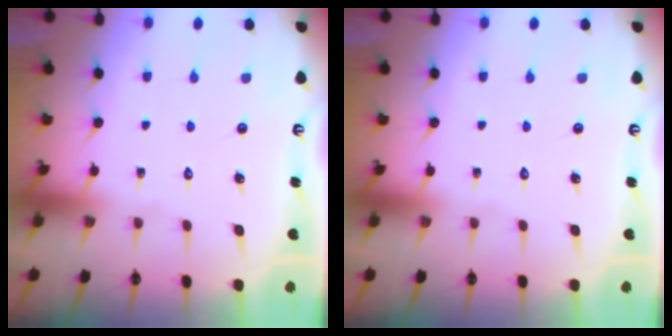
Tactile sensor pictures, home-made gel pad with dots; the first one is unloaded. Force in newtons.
{"total": 0.0}